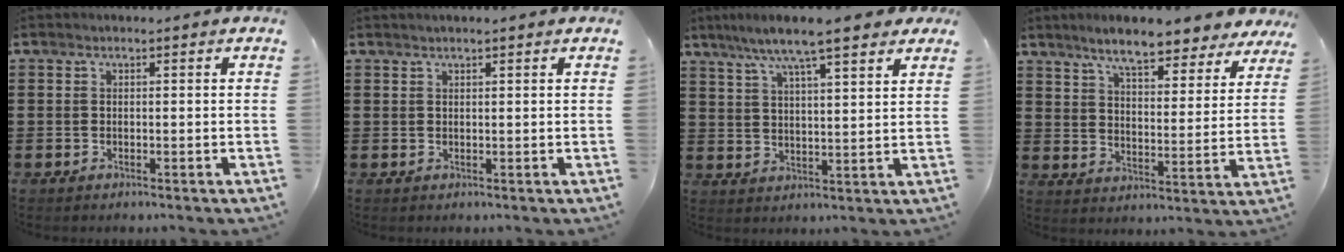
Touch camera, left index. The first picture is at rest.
{"total": 0.8, "force": [0.7, 0.0, 0.4], "torque": [-0.009, -0.001, 0.013]}
{"total": 8.2, "force": [6.4, 0.9, 4.9], "torque": [-0.115, -0.014, 0.112]}
{"total": 7.9, "force": [7.1, 1.0, 3.3], "torque": [-0.083, -0.032, 0.125]}